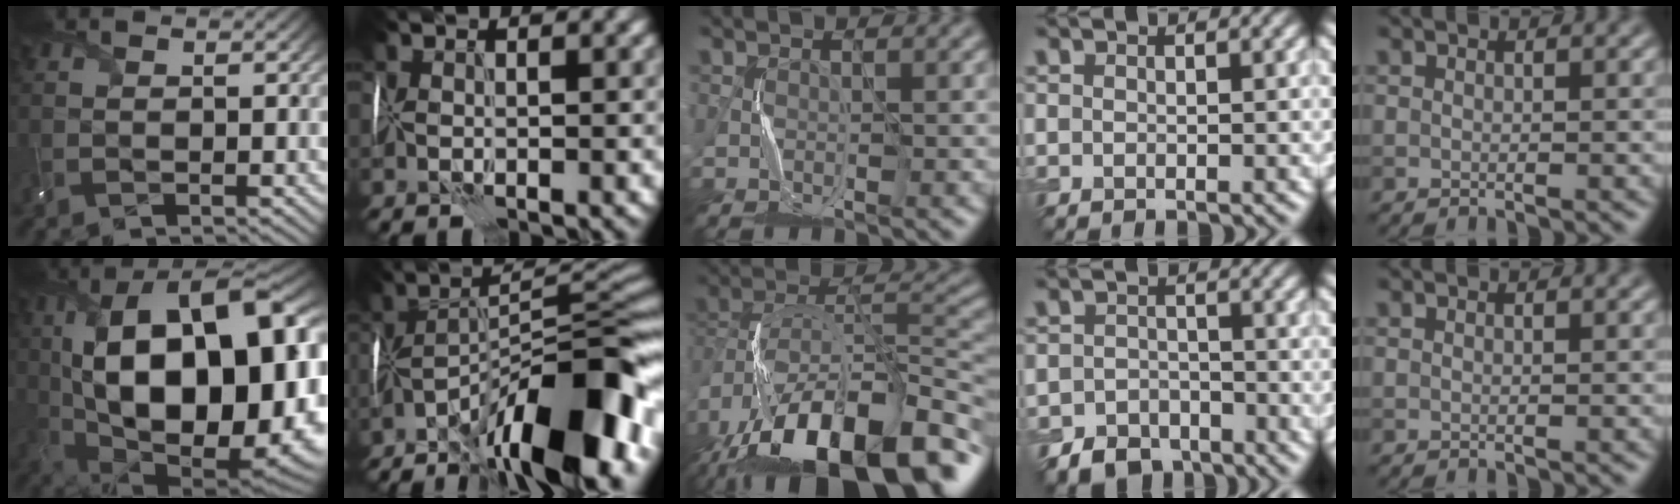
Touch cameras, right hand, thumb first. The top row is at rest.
{"thumb": {"total": 22.5, "force": [1.4, 11.4, 19.4], "torque": [-0.346, -0.006, 0.025]}, "index": {"total": 15.8, "force": [-9.5, 4.4, 11.9], "torque": [-0.165, 0.009, -0.170]}, "middle": {"total": 17.3, "force": [-9.4, 8.1, 12.0], "torque": [-0.208, 0.003, -0.156]}, "ring": {"total": 4.6, "force": [-3.4, 2.8, 1.2], "torque": [-0.013, -0.005, -0.060]}}